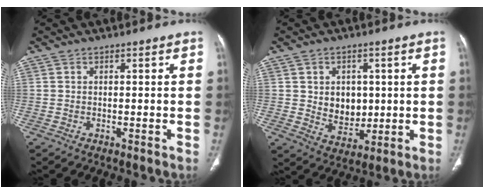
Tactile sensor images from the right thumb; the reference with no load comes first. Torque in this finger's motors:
{"motor_torque": [-0.18, 0.21, 0.36, 0.45, 0.02]}